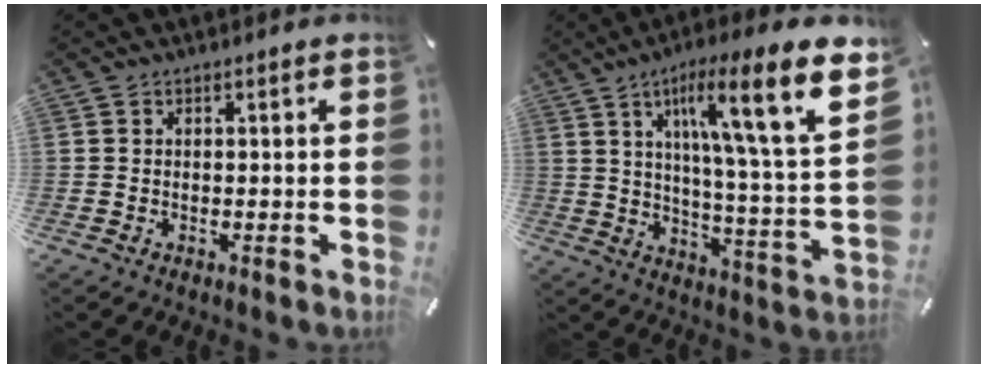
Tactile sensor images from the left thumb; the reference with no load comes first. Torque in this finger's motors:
{"motor_torque": [2.51, 2.50, 1.39, -1.38, 0.52]}